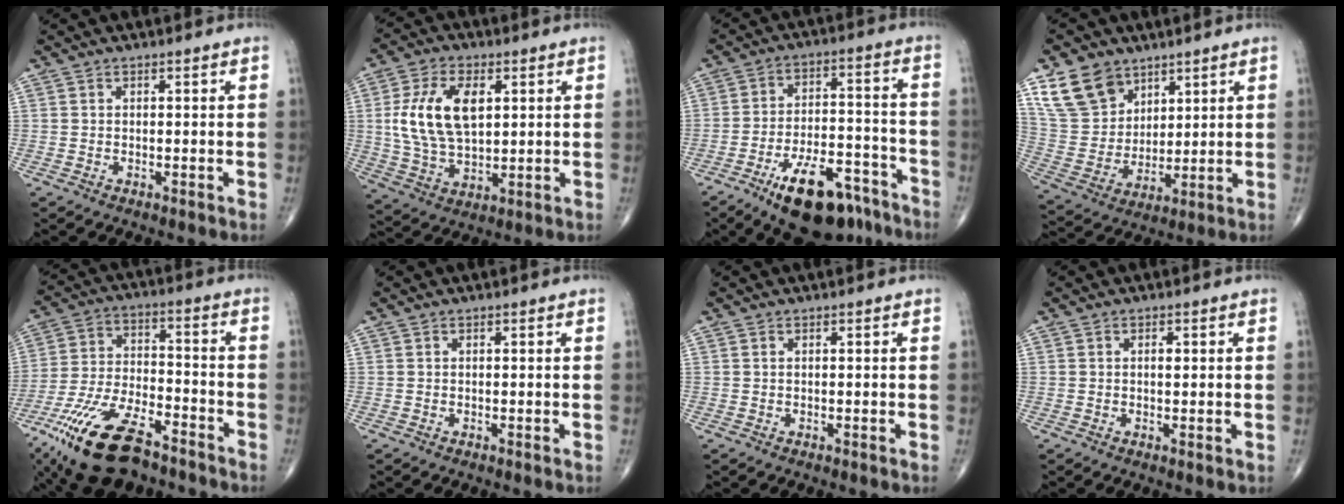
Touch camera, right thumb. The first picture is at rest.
{"total": 14.1, "force": [2.8, 8.0, 11.2], "torque": [-0.209, -0.005, 0.058]}
{"total": 17.1, "force": [-10.9, 7.3, 10.9], "torque": [-0.151, 0.075, -0.169]}
{"total": 12.8, "force": [7.8, 8.9, 4.7], "torque": [-0.068, -0.035, 0.164]}
{"total": 20.0, "force": [-12.9, 8.1, 12.9], "torque": [-0.264, 0.040, -0.234]}
{"total": 0.0}
{"total": 0.0}
{"total": 1.2, "force": [0.2, 0.5, 1.1], "torque": [-0.018, -0.001, 0.003]}